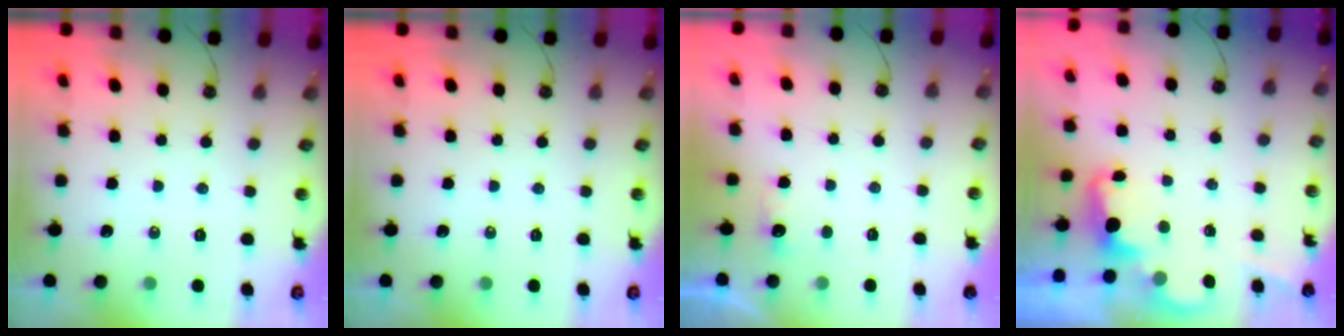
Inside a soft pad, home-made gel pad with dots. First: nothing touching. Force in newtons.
{"total": 0.0}
{"total": 2.2, "press": 2.0, "slide": 0.9}
{"total": 2.3, "press": 2.2, "slide": 0.5}